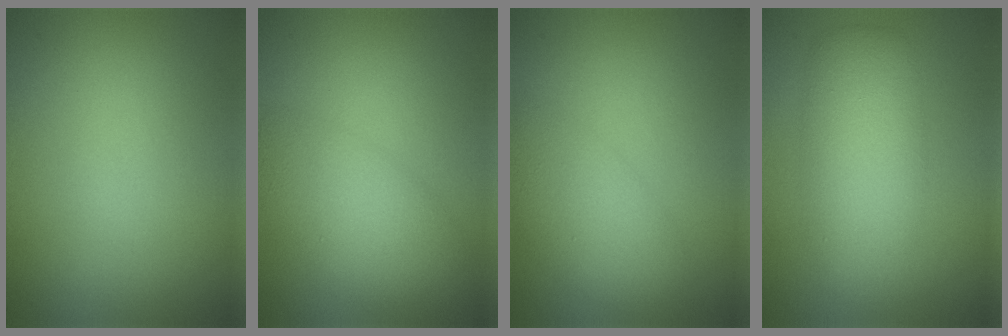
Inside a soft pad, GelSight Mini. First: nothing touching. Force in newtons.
{"total": 4.8, "press": 4.8, "slide": 0.1}
{"total": 4.1, "press": 4.1, "slide": 0.2}
{"total": 5.6, "press": 5.6, "slide": 0.2}